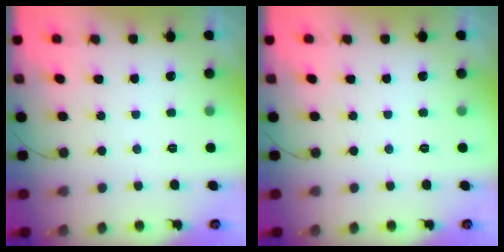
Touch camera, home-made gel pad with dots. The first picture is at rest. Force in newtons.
{"total": 0.0}